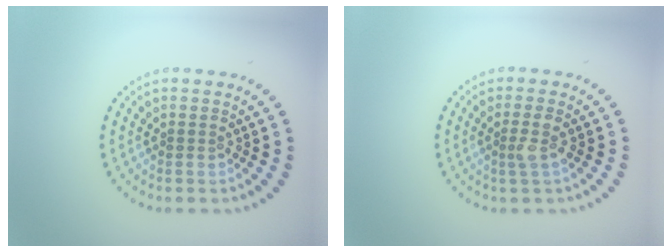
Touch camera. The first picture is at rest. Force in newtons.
{"total": 1.5, "press": 1.3, "slide": 0.8}